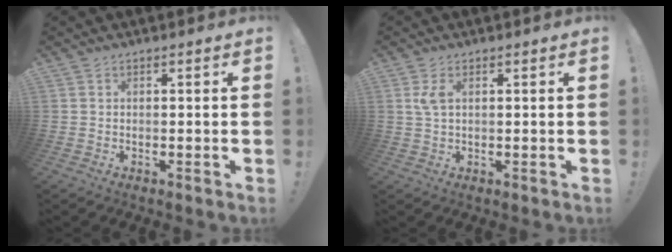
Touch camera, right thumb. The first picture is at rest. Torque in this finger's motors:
{"motor_torque": [0.79, 0.48, 0.35, 0.11, 0.08]}